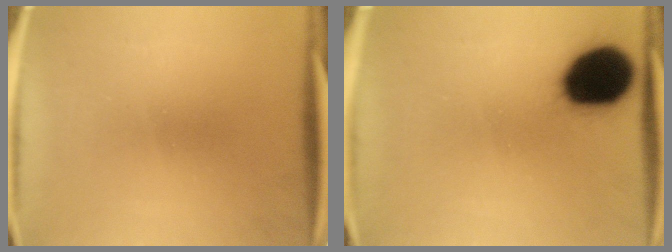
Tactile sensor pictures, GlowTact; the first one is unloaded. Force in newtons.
{"total": 19.2}